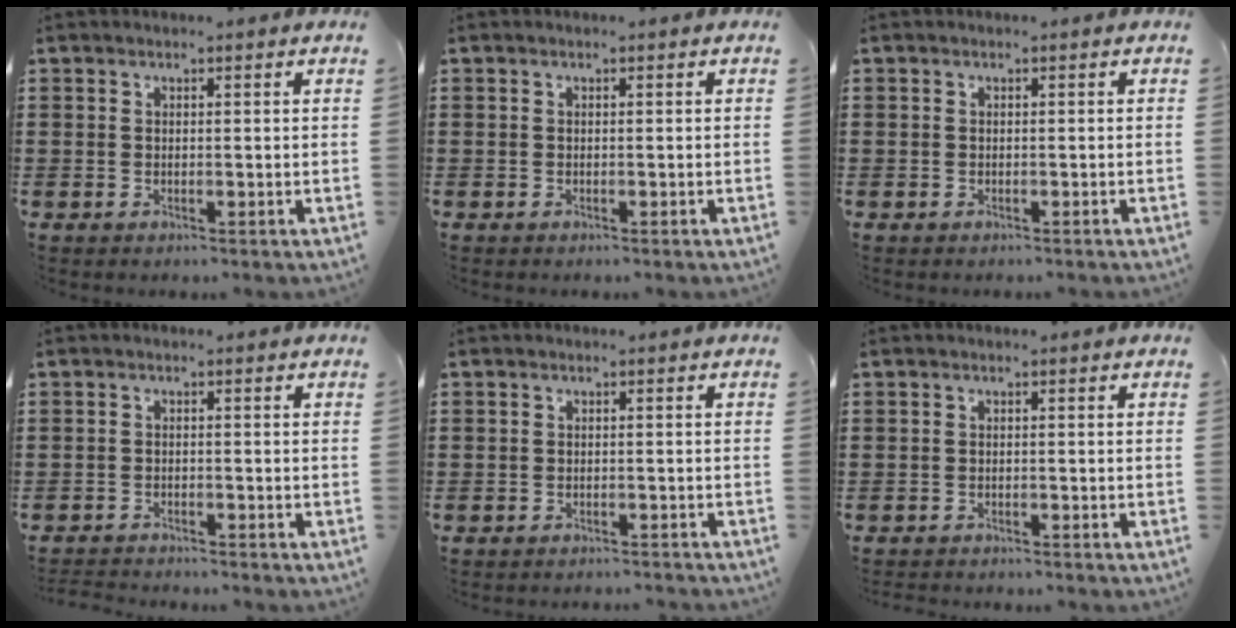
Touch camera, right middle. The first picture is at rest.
{"total": 0.0}
{"total": 0.5, "force": [-0.4, 0.4, 0.0], "torque": [0.000, 0.004, -0.010]}
{"total": 1.8, "force": [-1.8, 0.1, 0.0], "torque": [-0.005, -0.001, -0.039]}
{"total": 1.5, "force": [-1.5, 0.2, -0.2], "torque": [0.001, 0.004, -0.034]}
{"total": 1.0, "force": [-1.0, 0.0, 0.0], "torque": [-0.001, 0.002, -0.021]}